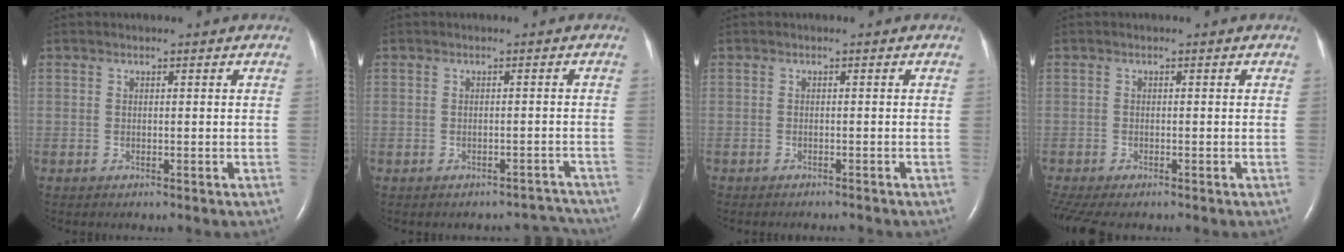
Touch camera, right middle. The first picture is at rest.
{"total": 3.3, "force": [-3.1, 1.0, -0.8], "torque": [0.023, 0.017, -0.031]}
{"total": 2.5, "force": [-2.4, 0.2, 0.6], "torque": [-0.008, -0.005, -0.030]}
{"total": 6.1, "force": [-4.8, 1.8, 3.3], "torque": [-0.063, -0.010, -0.079]}